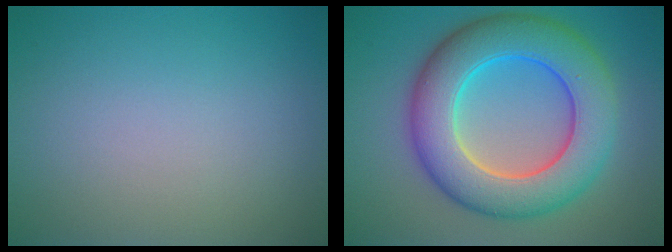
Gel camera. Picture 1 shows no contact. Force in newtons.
{"total": 10.5, "press": 10.5, "slide": 0.3}